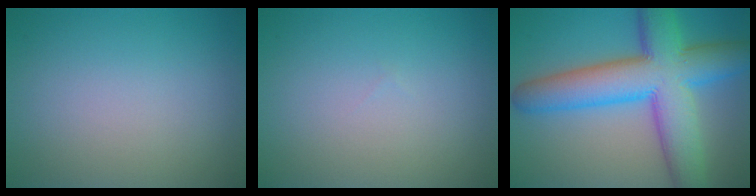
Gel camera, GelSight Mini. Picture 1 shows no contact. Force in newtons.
{"total": 0.0}
{"total": 11.5, "press": 11.5, "slide": 0.4}